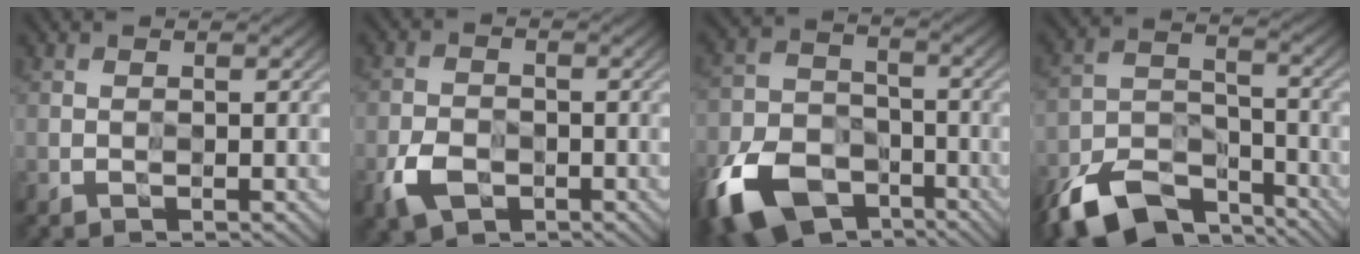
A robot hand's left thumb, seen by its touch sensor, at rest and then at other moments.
{"total": 3.1, "force": [-1.8, 2.5, 0.7], "torque": [-0.018, -0.007, -0.038]}
{"total": 10.7, "force": [-6.7, 7.1, 4.4], "torque": [-0.114, -0.023, -0.139]}
{"total": 9.7, "force": [-8.1, 4.2, 3.1], "torque": [-0.063, -0.005, -0.159]}